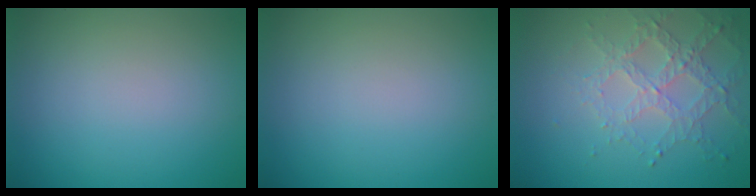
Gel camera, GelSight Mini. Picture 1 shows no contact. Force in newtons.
{"total": 0.0}
{"total": 3.2, "press": 3.0, "slide": 1.3}